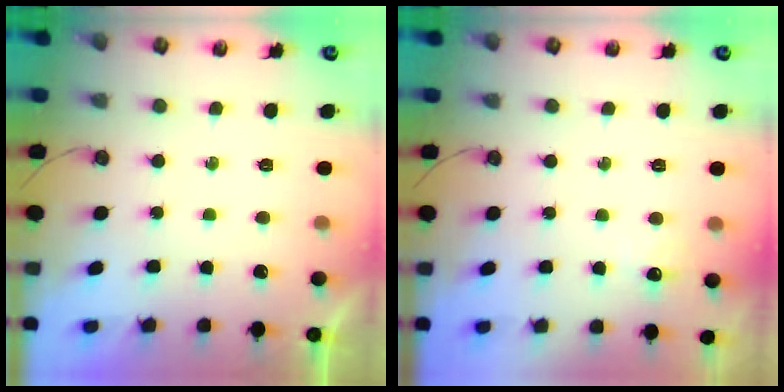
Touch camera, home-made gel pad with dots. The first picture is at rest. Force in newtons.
{"total": 5.4, "press": 5.2, "slide": 1.3}